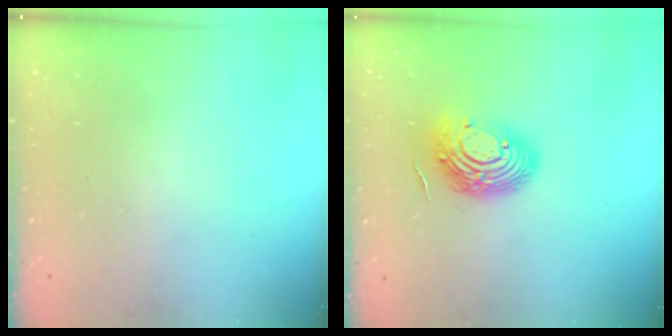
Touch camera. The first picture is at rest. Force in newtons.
{"total": 13.5, "press": 13.5, "slide": 1.3}